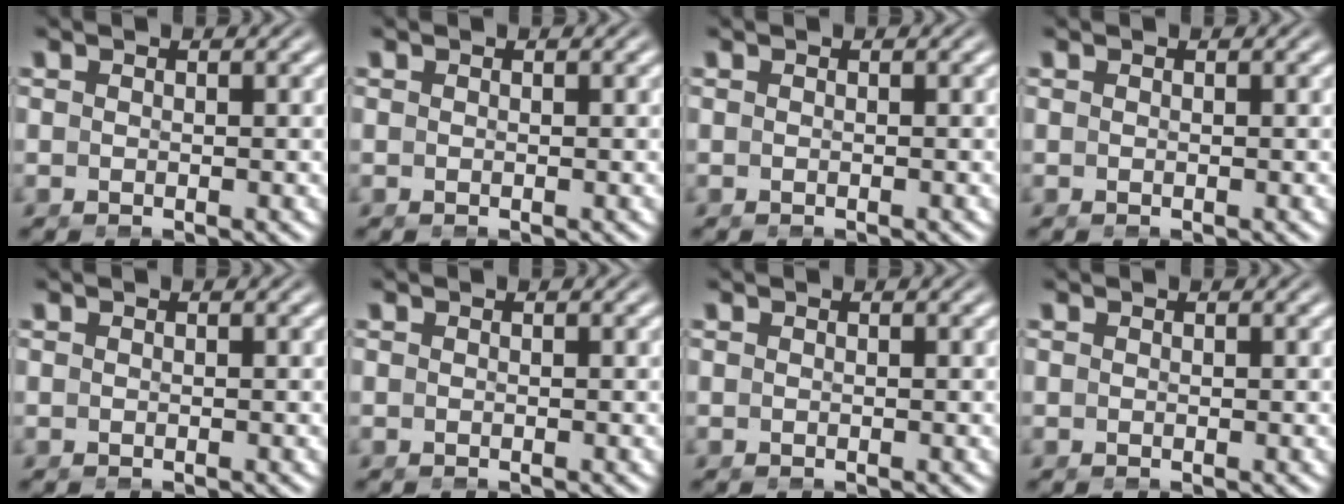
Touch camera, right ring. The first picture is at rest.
{"total": 0.0}
{"total": 0.0}
{"total": 0.0}
{"total": 0.0}
{"total": 0.0}
{"total": 0.0}
{"total": 0.0}